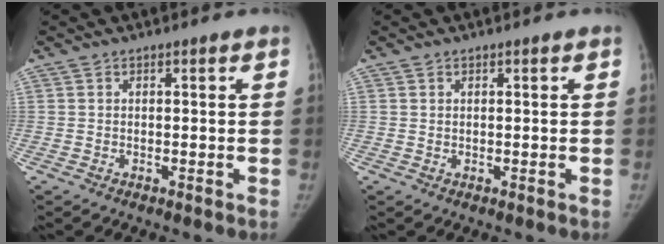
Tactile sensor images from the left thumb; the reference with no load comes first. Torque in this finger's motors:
{"motor_torque": [-0.36, -0.35, -0.11, 0.05, -0.06]}